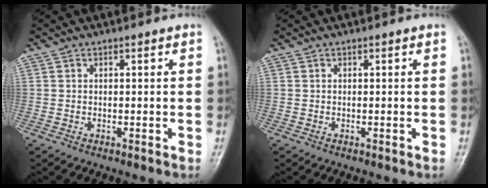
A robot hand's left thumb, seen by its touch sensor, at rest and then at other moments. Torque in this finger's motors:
{"motor_torque": [0.00, 0.00, 0.00, 0.00, 0.00]}